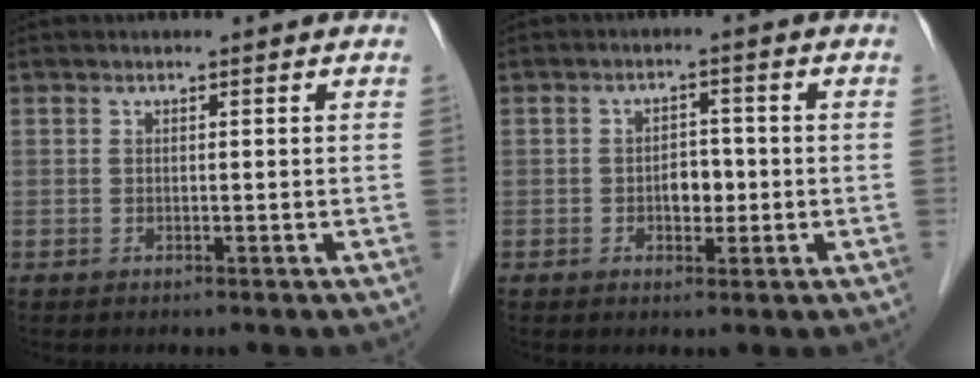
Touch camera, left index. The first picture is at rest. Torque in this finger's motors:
{"motor_torque": [0.08, 0.03, 0.02, 0.01]}